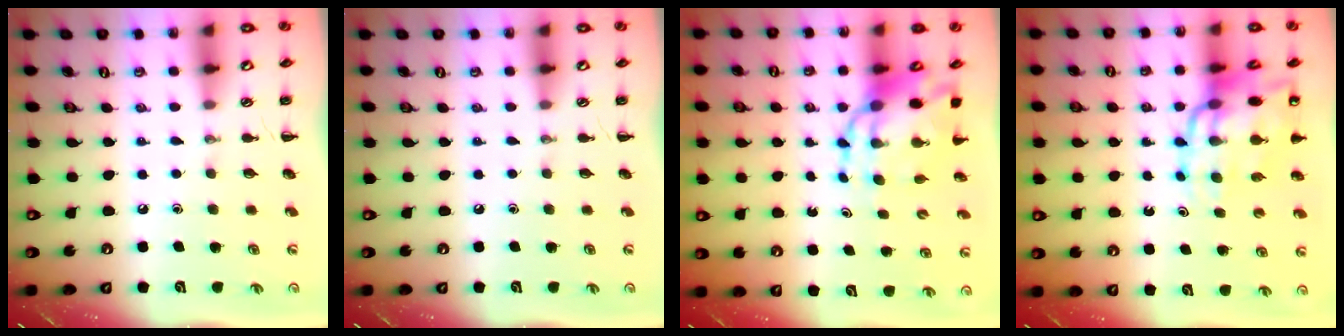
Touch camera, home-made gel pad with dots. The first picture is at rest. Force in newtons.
{"total": 0.0}
{"total": 10.0, "press": 9.7, "slide": 2.5}
{"total": 16.0, "press": 15.5, "slide": 3.9}